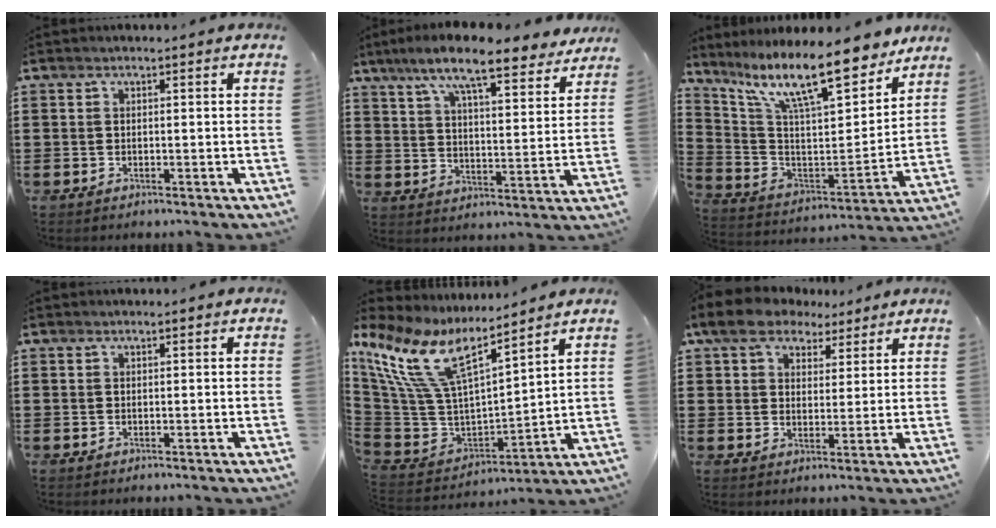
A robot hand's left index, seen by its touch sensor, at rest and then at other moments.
{"total": 10.3, "force": [8.6, 0.8, 5.7], "torque": [-0.131, -0.038, 0.143]}
{"total": 14.5, "force": [11.1, 2.7, 8.9], "torque": [-0.182, -0.068, 0.188]}
{"total": 0.0}
{"total": 12.7, "force": [7.9, 4.4, 8.9], "torque": [-0.224, -0.059, 0.136]}
{"total": 7.2, "force": [5.2, 4.2, 2.6], "torque": [-0.070, 0.001, 0.096]}